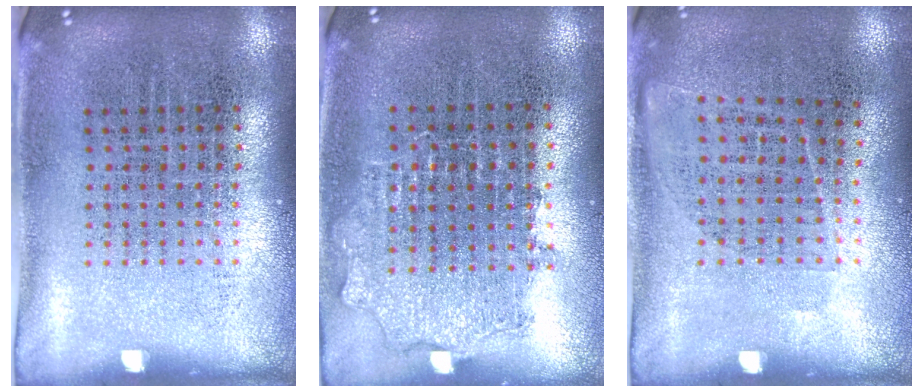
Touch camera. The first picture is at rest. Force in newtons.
{"total": 0.9, "press": 0.8, "slide": 0.3}
{"total": 1.0, "press": 0.8, "slide": 0.6}